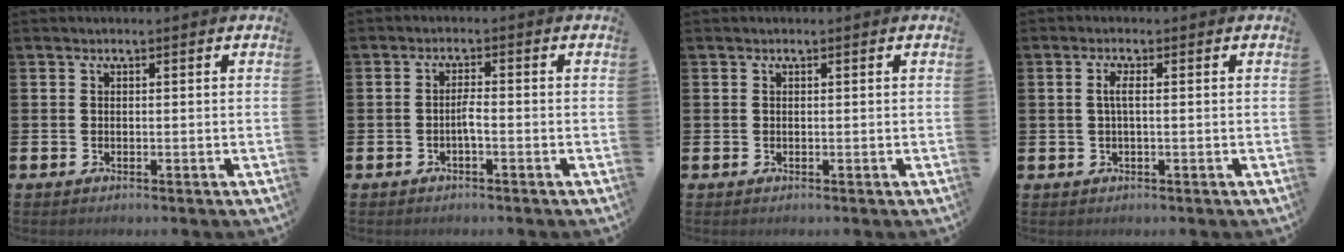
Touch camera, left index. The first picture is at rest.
{"total": 1.5, "force": [-0.6, 0.1, 1.4], "torque": [-0.028, 0.000, -0.011]}
{"total": 0.0}
{"total": 1.8, "force": [0.3, 0.3, 1.7], "torque": [-0.034, 0.003, 0.005]}